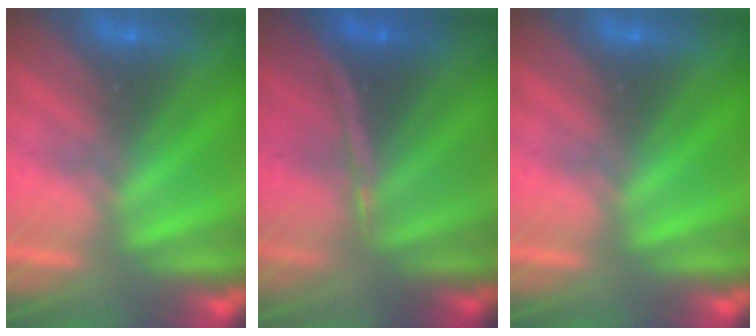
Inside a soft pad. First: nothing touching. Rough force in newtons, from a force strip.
{"total": 1.3}
{"total": 0.0}